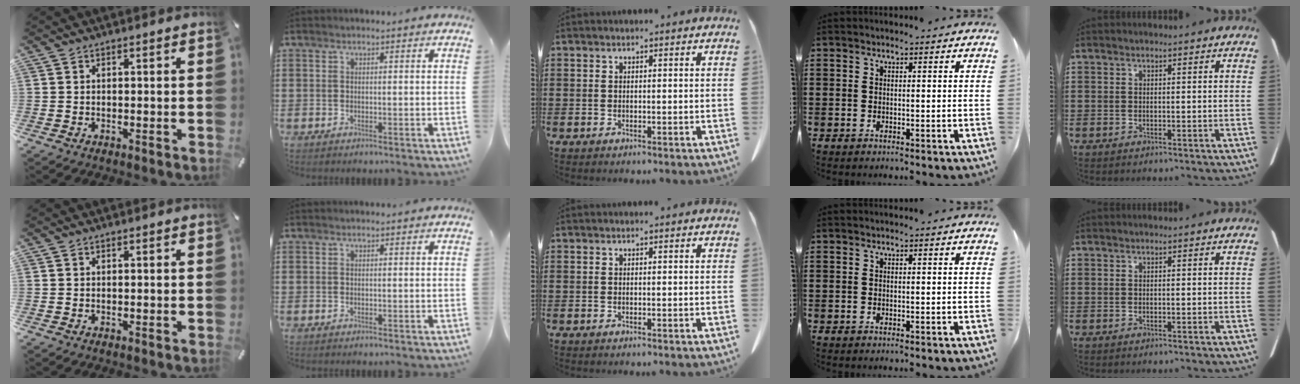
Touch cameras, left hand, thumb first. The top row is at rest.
{}